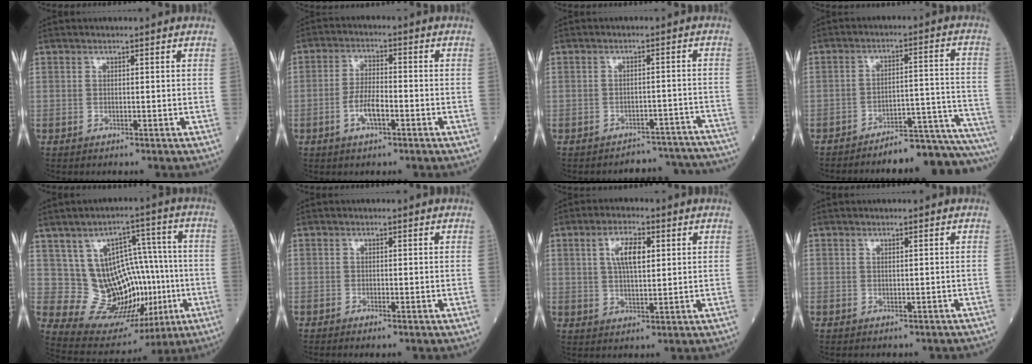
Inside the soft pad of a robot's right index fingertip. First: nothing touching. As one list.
[{"total": 5.0, "force": [-2.1, 1.4, 4.3], "torque": [-0.091, 0.004, -0.040]}, {"total": 9.4, "force": [-9.1, 2.5, -0.7], "torque": [0.023, 0.036, -0.091]}, {"total": 16.9, "force": [-16.2, -0.4, 4.7], "torque": [-0.017, 0.028, -0.213]}, {"total": 14.7, "force": [-1.7, 10.2, 10.4], "torque": [-0.153, 0.039, 0.006]}, {"total": 1.1, "force": [-0.8, 0.0, 0.7], "torque": [-0.020, -0.003, -0.013]}, {"total": 5.8, "force": [1.7, 1.9, 5.2], "torque": [-0.105, 0.008, 0.034]}, {"total": 0.8, "force": [-0.5, 0.4, 0.3], "torque": [-0.004, 0.001, -0.005]}]